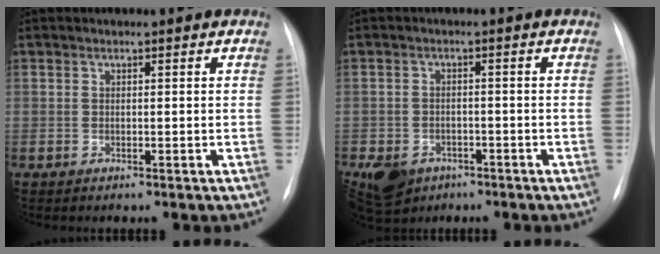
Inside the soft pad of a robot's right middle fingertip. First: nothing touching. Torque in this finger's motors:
{"motor_torque": [0.85, -0.83, 0.36, 0.07]}